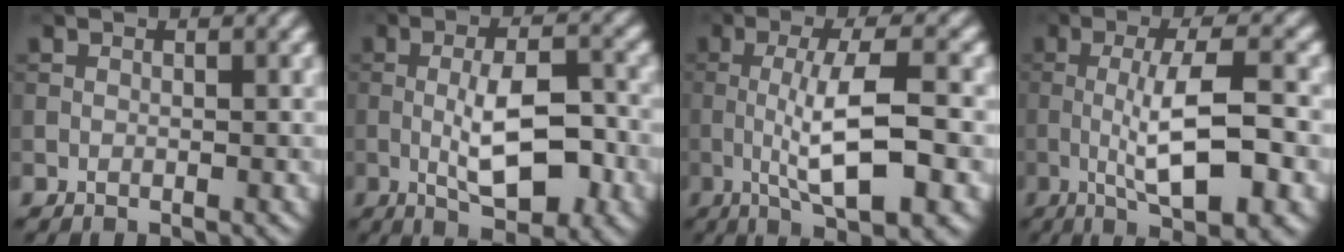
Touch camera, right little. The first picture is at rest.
{"total": 7.6, "force": [-1.5, 2.7, 6.9], "torque": [-0.120, 0.003, -0.024]}
{"total": 8.4, "force": [-1.7, 1.7, 8.1], "torque": [-0.127, 0.010, -0.032]}
{"total": 8.9, "force": [-1.8, 1.9, 8.5], "torque": [-0.131, 0.010, -0.035]}